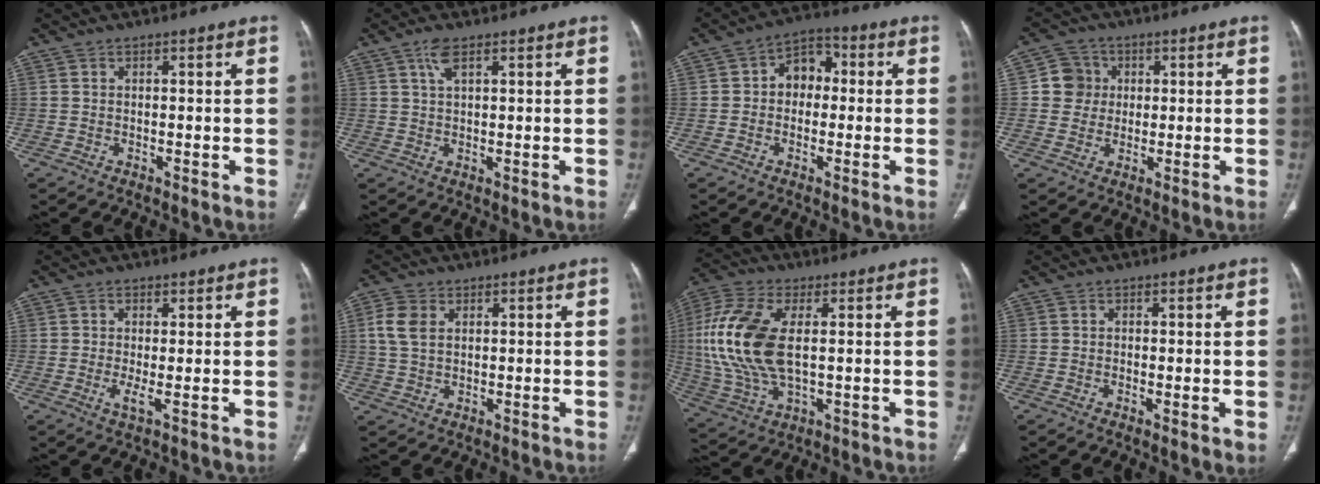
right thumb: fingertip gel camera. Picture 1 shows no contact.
{"total": 3.5, "force": [1.9, 1.2, 2.6], "torque": [-0.055, -0.002, 0.041]}
{"total": 7.0, "force": [0.1, 5.4, 4.5], "torque": [-0.038, 0.026, -0.010]}
{"total": 5.8, "force": [0.8, 5.6, 1.1], "torque": [0.011, 0.006, 0.009]}
{"total": 1.2, "force": [0.0, 0.3, 1.2], "torque": [-0.021, -0.001, -0.002]}
{"total": 5.6, "force": [1.6, 3.8, 3.8], "torque": [-0.082, 0.003, 0.032]}
{"total": 17.6, "force": [1.8, 9.0, 15.0], "torque": [-0.344, -0.001, 0.038]}
{"total": 2.2, "force": [-0.2, 0.7, 2.0], "torque": [-0.038, -0.007, -0.006]}